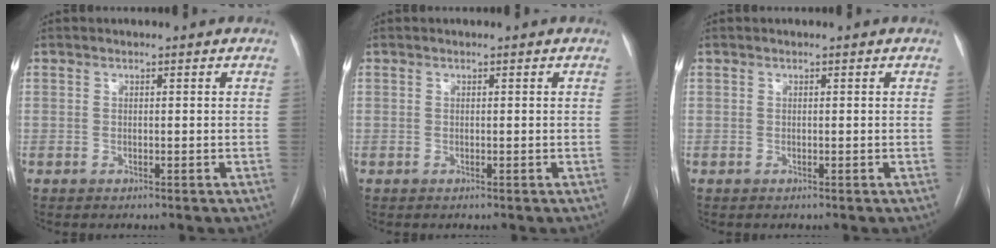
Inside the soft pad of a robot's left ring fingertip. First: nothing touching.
{"total": 0.0}
{"total": 0.0}